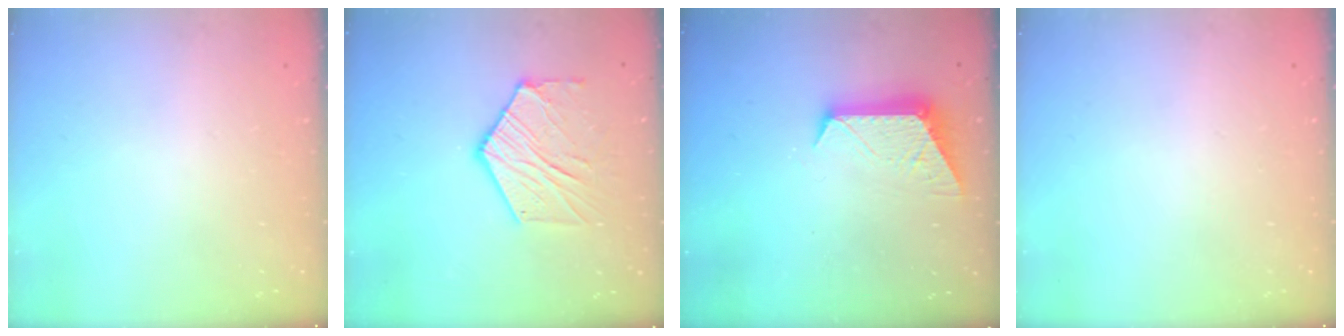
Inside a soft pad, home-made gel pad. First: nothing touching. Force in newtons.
{"total": 12.2, "press": 12.1, "slide": 1.1}
{"total": 9.3, "press": 9.3, "slide": 0.5}
{"total": 0.0}